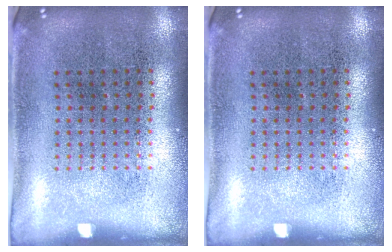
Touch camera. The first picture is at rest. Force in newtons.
{"total": 0.0}